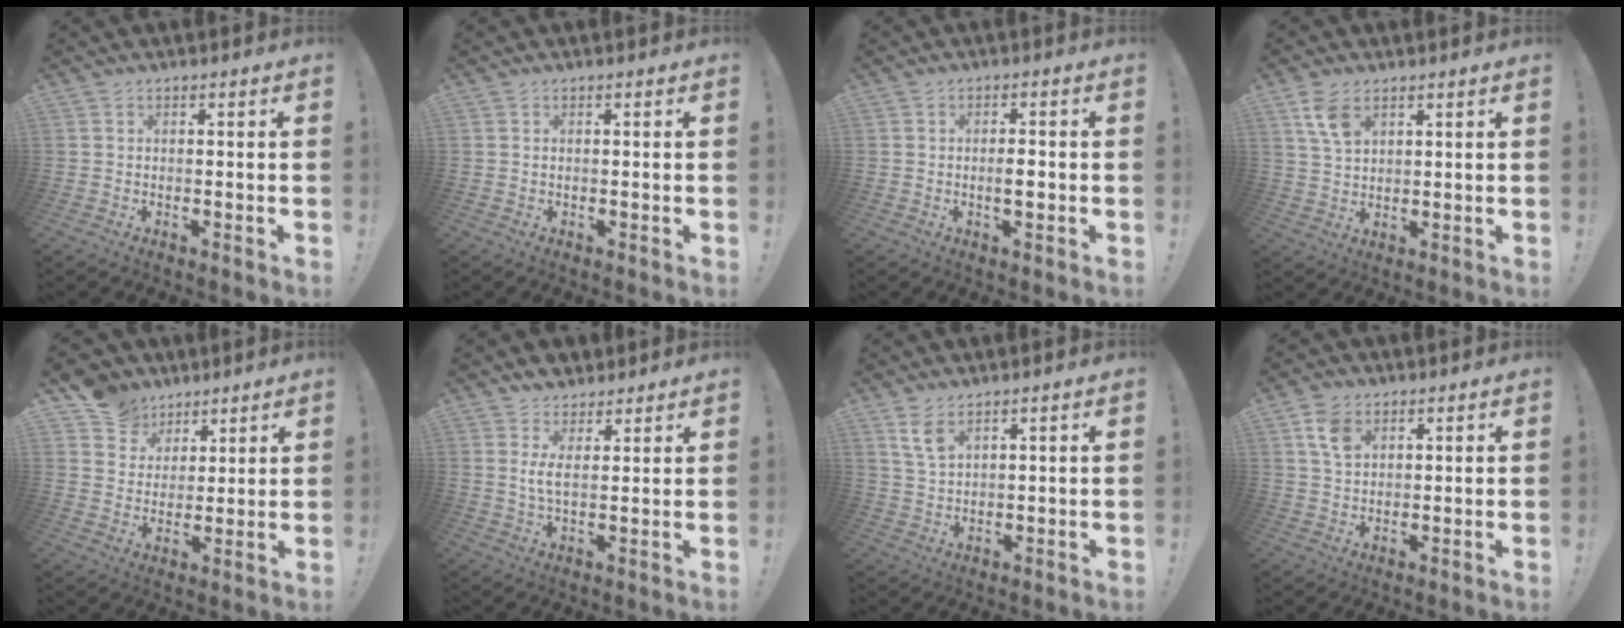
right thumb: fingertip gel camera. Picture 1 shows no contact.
{"total": 0.0}
{"total": 3.2, "force": [-0.8, 1.0, 2.9], "torque": [-0.034, -0.003, -0.017]}
{"total": 7.1, "force": [3.8, 4.1, 4.4], "torque": [-0.076, -0.013, 0.074]}
{"total": 10.2, "force": [6.7, 7.5, 1.5], "torque": [-0.034, -0.046, 0.137]}
{"total": 5.5, "force": [3.1, 2.6, 3.6], "torque": [-0.057, -0.017, 0.056]}
{"total": 6.0, "force": [3.9, 3.1, 3.4], "torque": [-0.050, -0.022, 0.071]}
{"total": 7.0, "force": [3.3, 4.6, 4.1], "torque": [-0.063, -0.008, 0.064]}